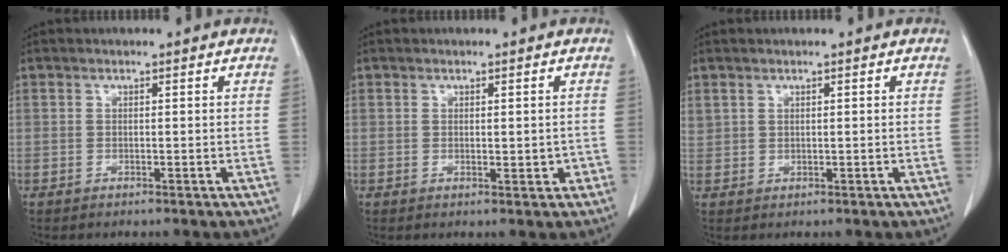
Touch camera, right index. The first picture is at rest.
{"total": 1.9, "force": [-0.2, 0.9, 1.7], "torque": [-0.024, -0.003, 0.003]}
{"total": 1.2, "force": [0.9, 0.7, 0.3], "torque": [-0.007, 0.007, 0.022]}